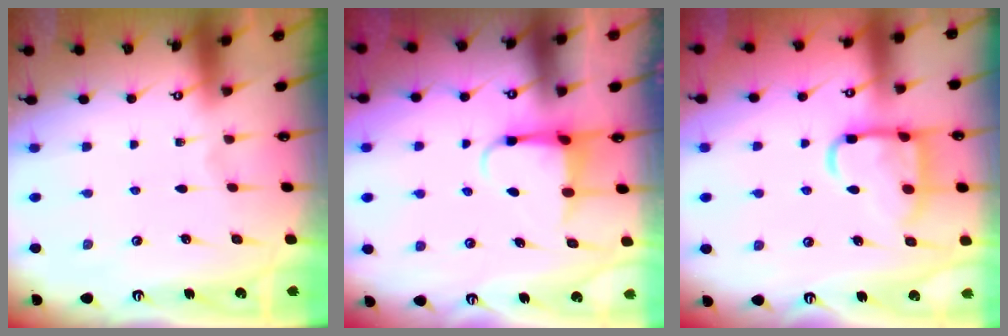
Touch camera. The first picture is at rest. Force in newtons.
{"total": 3.9, "press": 3.9, "slide": 0.4}
{"total": 13.4, "press": 13.3, "slide": 1.5}